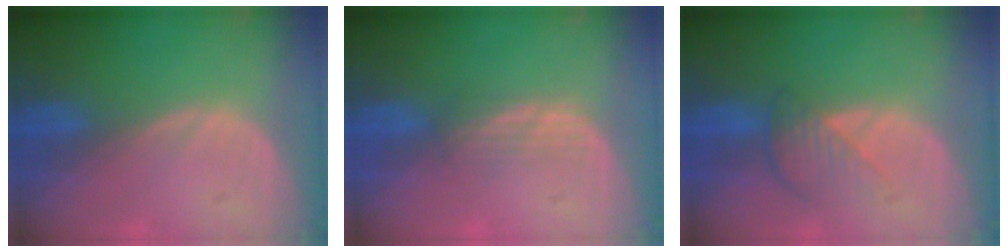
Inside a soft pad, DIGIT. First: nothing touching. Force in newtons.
{"total": 2.4, "press": 2.3, "slide": 0.6}
{"total": 4.3, "press": 3.8, "slide": 1.9}